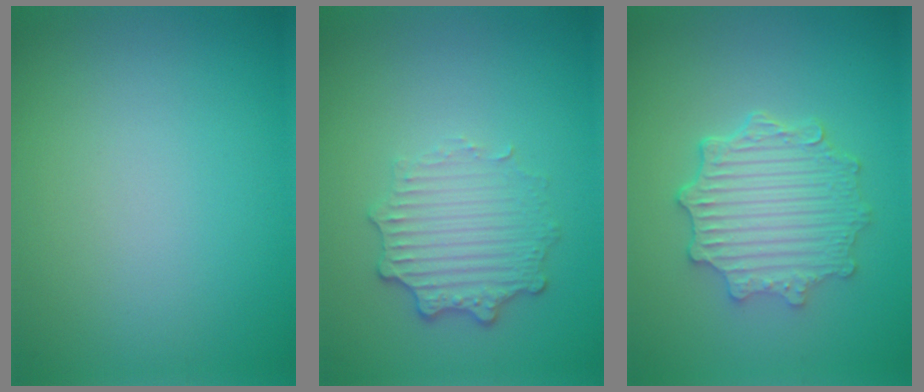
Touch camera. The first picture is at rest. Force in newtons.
{"total": 3.3, "press": 2.7, "slide": 2.0}
{"total": 5.1, "press": 4.1, "slide": 3.0}